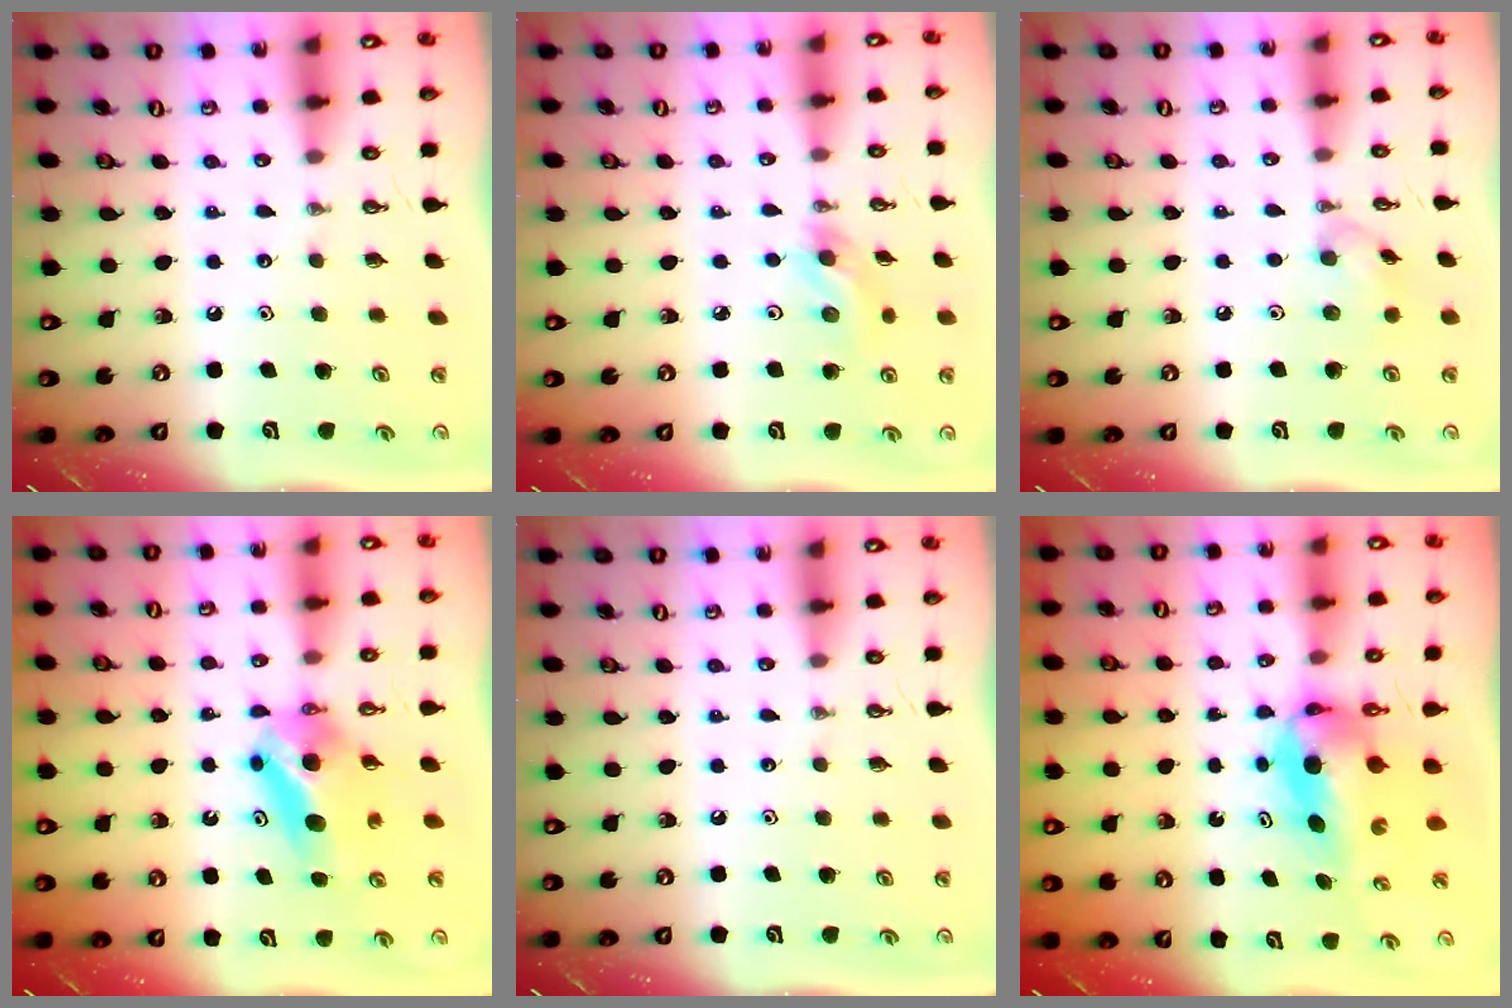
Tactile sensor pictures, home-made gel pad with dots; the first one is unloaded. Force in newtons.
{"total": 6.5, "press": 6.2, "slide": 2.0}
{"total": 7.4, "press": 7.3, "slide": 0.8}
{"total": 8.4, "press": 5.9, "slide": 5.9}
{"total": 0.0}
{"total": 6.4, "press": 6.0, "slide": 2.1}